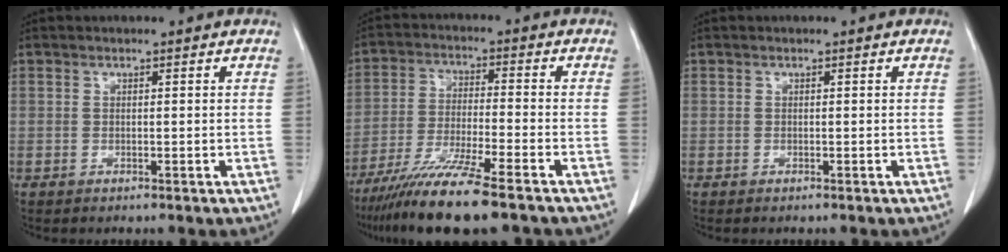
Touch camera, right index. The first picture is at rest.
{"total": 12.3, "force": [-9.3, -0.3, 8.0], "torque": [-0.143, -0.037, -0.161]}
{"total": 0.0}